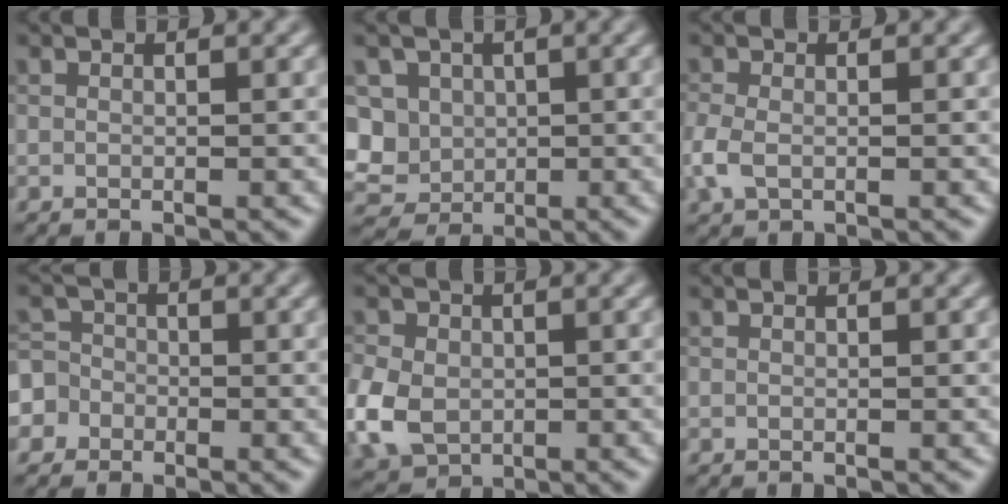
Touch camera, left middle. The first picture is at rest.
{"total": 8.4, "force": [0.4, 7.6, 3.6], "torque": [-0.083, 0.022, -0.022]}
{"total": 2.3, "force": [-0.6, 1.5, 1.6], "torque": [-0.045, -0.002, -0.016]}
{"total": 5.4, "force": [-2.2, 4.8, 1.1], "torque": [-0.016, 0.013, -0.070]}
{"total": 6.2, "force": [-1.0, 4.9, 3.6], "torque": [-0.096, -0.006, -0.026]}
{"total": 0.0}